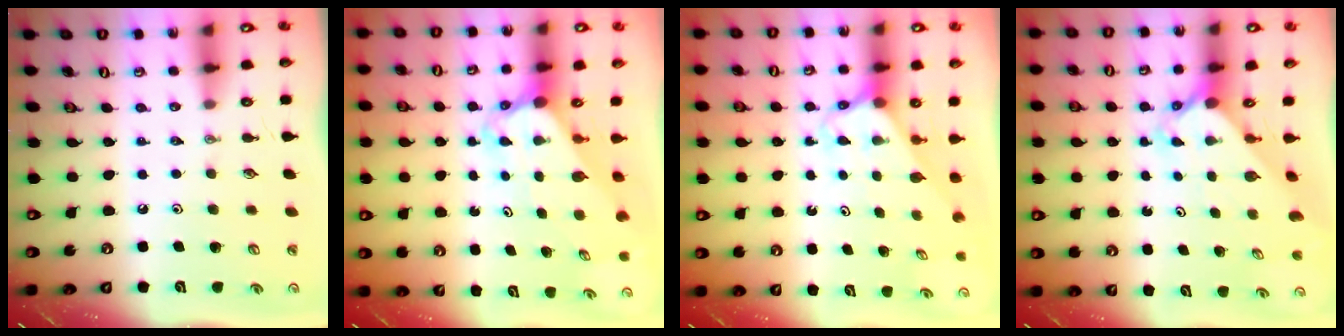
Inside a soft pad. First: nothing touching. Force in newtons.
{"total": 3.4, "press": 3.4, "slide": 0.3}
{"total": 2.6, "press": 2.6, "slide": 0.1}
{"total": 2.7, "press": 2.6, "slide": 0.3}